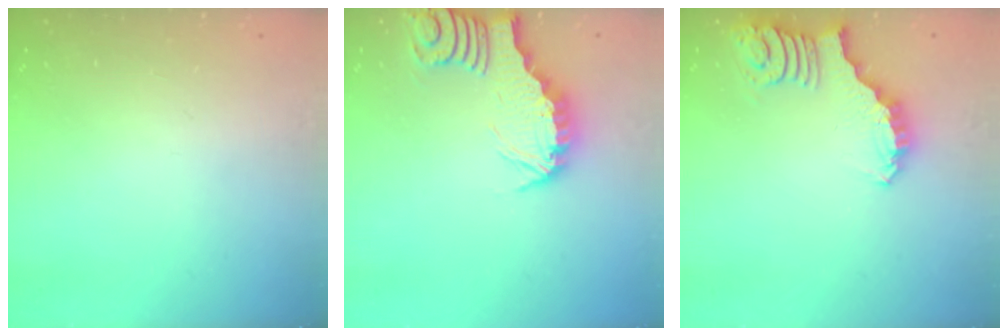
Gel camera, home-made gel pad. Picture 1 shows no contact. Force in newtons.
{"total": 3.1, "press": 3.1, "slide": 0.3}
{"total": 2.7, "press": 2.6, "slide": 0.5}